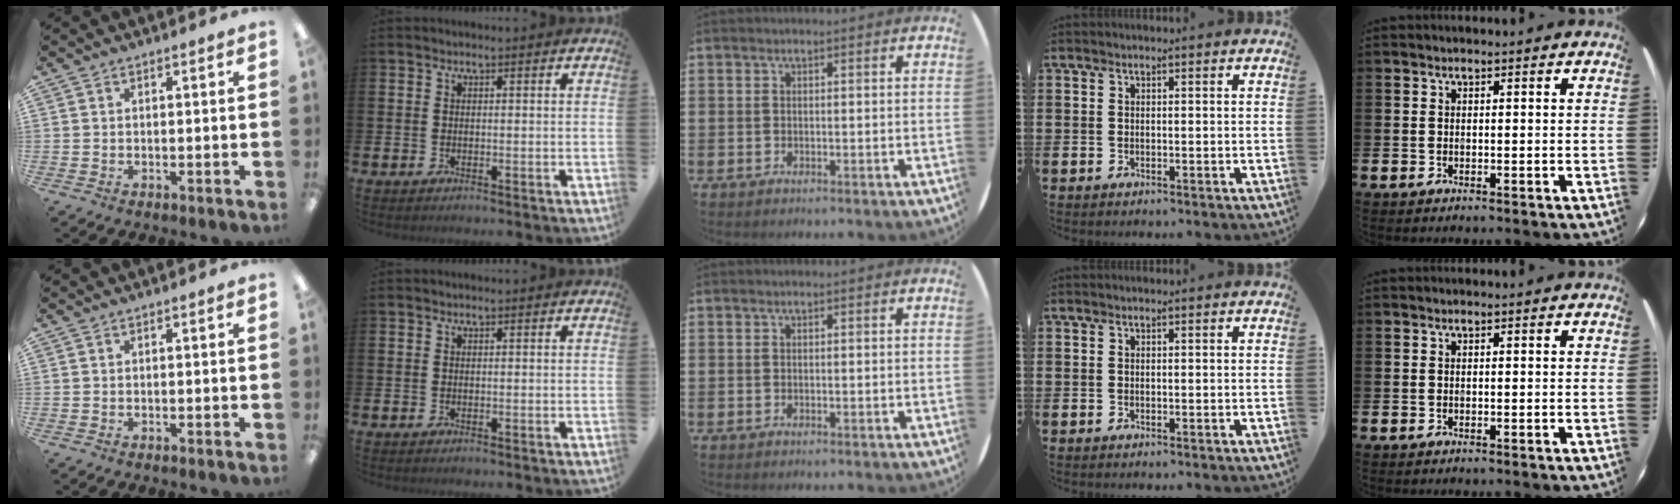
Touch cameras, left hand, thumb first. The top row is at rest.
{}